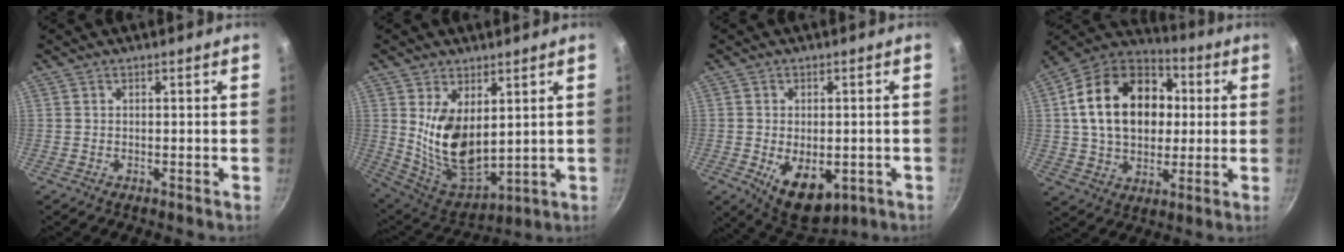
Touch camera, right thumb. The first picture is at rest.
{"total": 13.6, "force": [3.1, 7.7, 10.8], "torque": [-0.181, -0.045, 0.080]}
{"total": 10.5, "force": [-2.7, 6.2, 8.0], "torque": [-0.093, -0.007, -0.022]}
{"total": 22.5, "force": [3.3, 16.3, 15.1], "torque": [-0.232, 0.025, 0.048]}